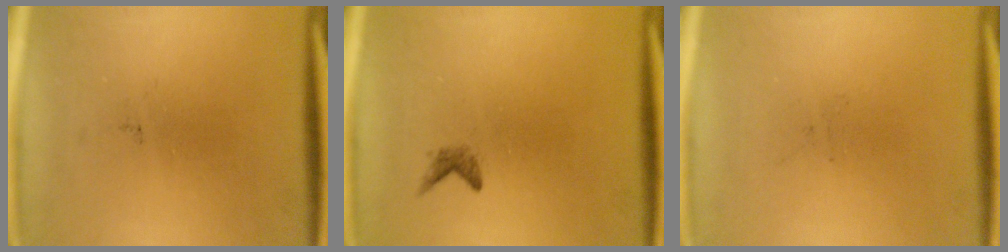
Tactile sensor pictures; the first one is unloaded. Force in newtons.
{"total": 0.9}
{"total": 0.0}